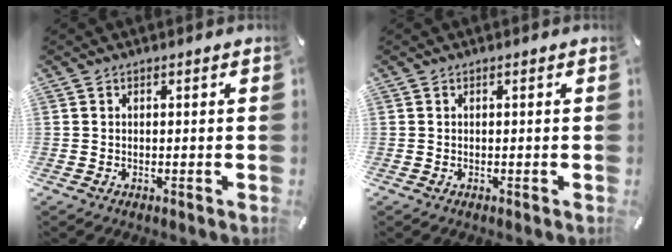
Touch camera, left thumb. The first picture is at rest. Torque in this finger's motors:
{"motor_torque": [0.00, 0.00, 0.01, 0.00, 0.00]}